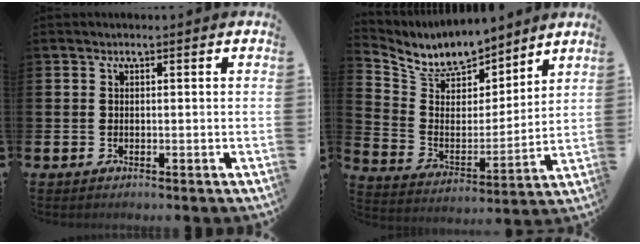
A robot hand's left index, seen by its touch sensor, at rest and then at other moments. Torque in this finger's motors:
{"motor_torque": [0.40, -0.23, 0.30, 0.09]}